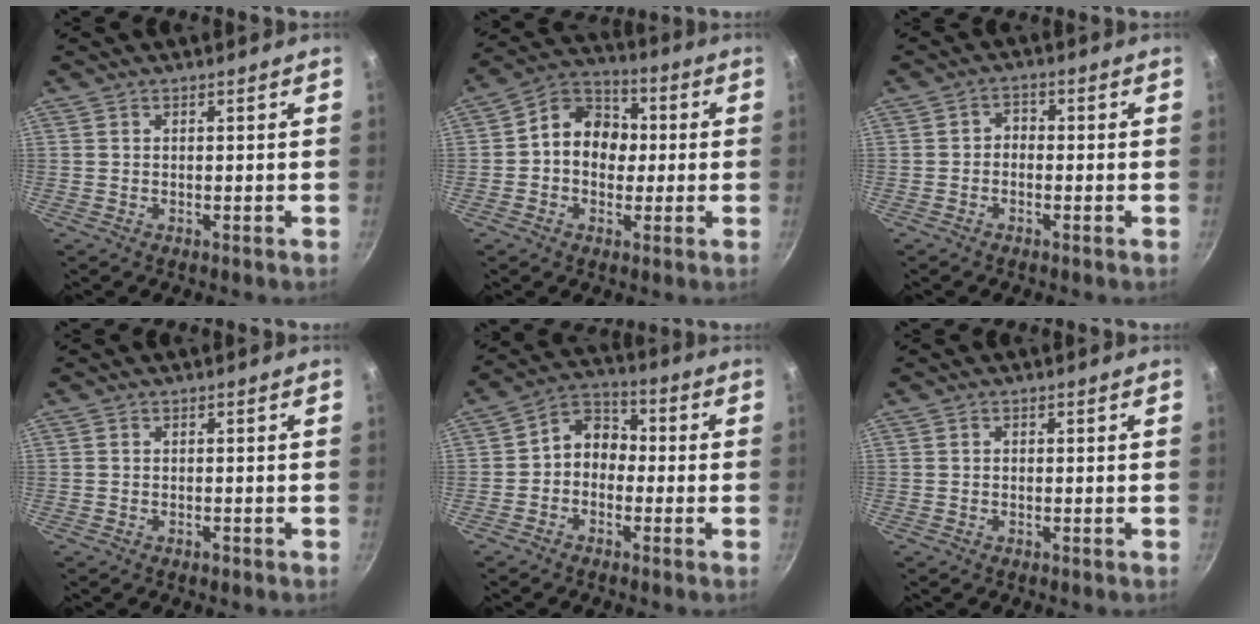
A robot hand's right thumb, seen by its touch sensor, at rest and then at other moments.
{"total": 11.2, "force": [0.3, 9.1, 6.5], "torque": [-0.058, 0.027, -0.017]}
{"total": 2.3, "force": [-0.8, 1.8, 1.2], "torque": [-0.013, 0.015, -0.019]}
{"total": 0.9, "force": [-0.6, 0.5, 0.5], "torque": [-0.010, 0.003, -0.010]}
{"total": 7.2, "force": [-1.2, 5.8, 4.2], "torque": [-0.034, 0.037, -0.041]}
{"total": 0.5, "force": [0.0, 0.5, 0.2], "torque": [-0.002, 0.003, -0.001]}